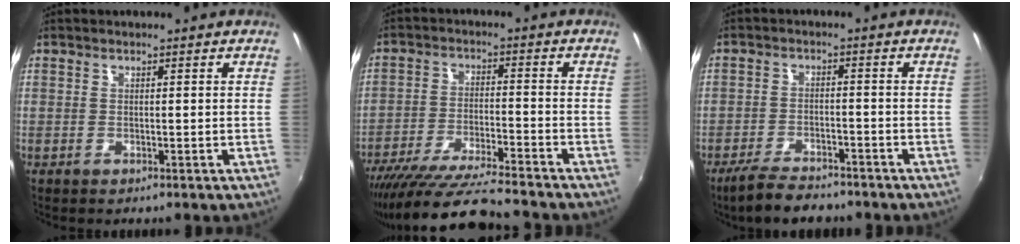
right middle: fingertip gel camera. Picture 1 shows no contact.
{"total": 14.6, "force": [-13.1, 0.4, 6.5], "torque": [-0.139, -0.026, -0.223]}
{"total": 7.5, "force": [-6.2, 2.4, 3.4], "torque": [-0.088, -0.011, -0.108]}